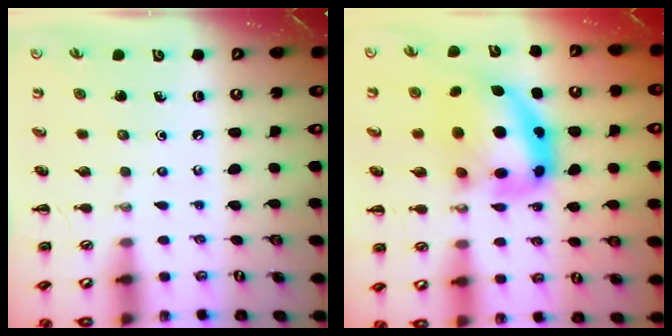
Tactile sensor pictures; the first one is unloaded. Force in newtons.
{"total": 14.3, "press": 13.9, "slide": 3.6}